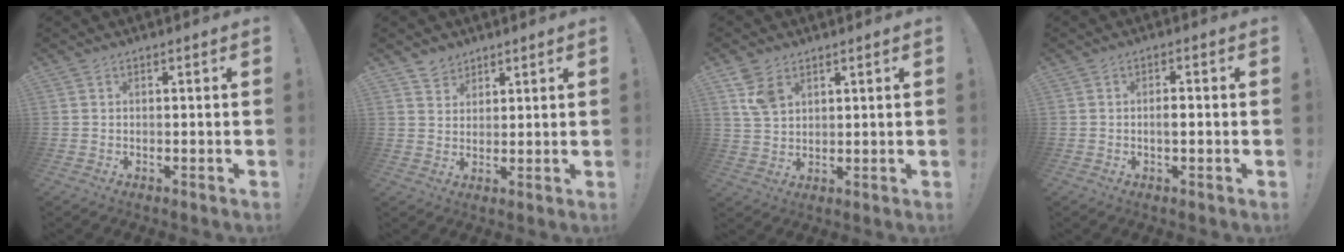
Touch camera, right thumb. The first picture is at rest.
{"total": 4.2, "force": [3.3, 2.6, 0.0], "torque": [0.006, -0.024, 0.062]}
{"total": 6.4, "force": [3.6, 4.1, 3.4], "torque": [-0.062, -0.010, 0.073]}
{"total": 2.1, "force": [-0.4, 0.7, 1.9], "torque": [-0.034, 0.004, -0.009]}